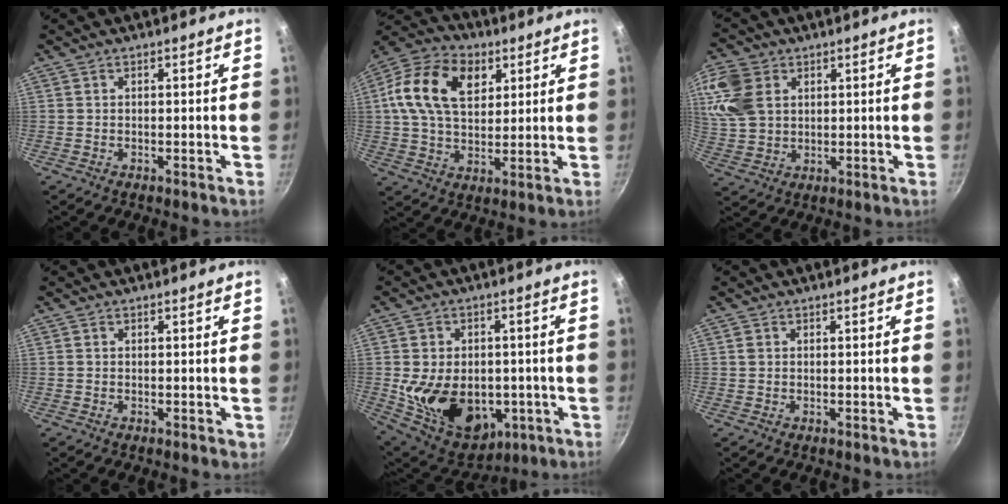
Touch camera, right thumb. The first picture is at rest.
{"total": 16.6, "force": [5.0, 11.0, 11.3], "torque": [-0.189, 0.004, 0.076]}
{"total": 10.9, "force": [3.7, 7.9, 6.4], "torque": [-0.121, -0.009, 0.076]}
{"total": 0.6, "force": [0.1, 0.5, 0.3], "torque": [0.000, 0.002, 0.001]}
{"total": 18.8, "force": [-2.7, 13.3, 13.0], "torque": [-0.198, -0.001, -0.016]}
{"total": 0.8, "force": [0.2, 0.7, 0.3], "torque": [-0.006, 0.002, 0.003]}